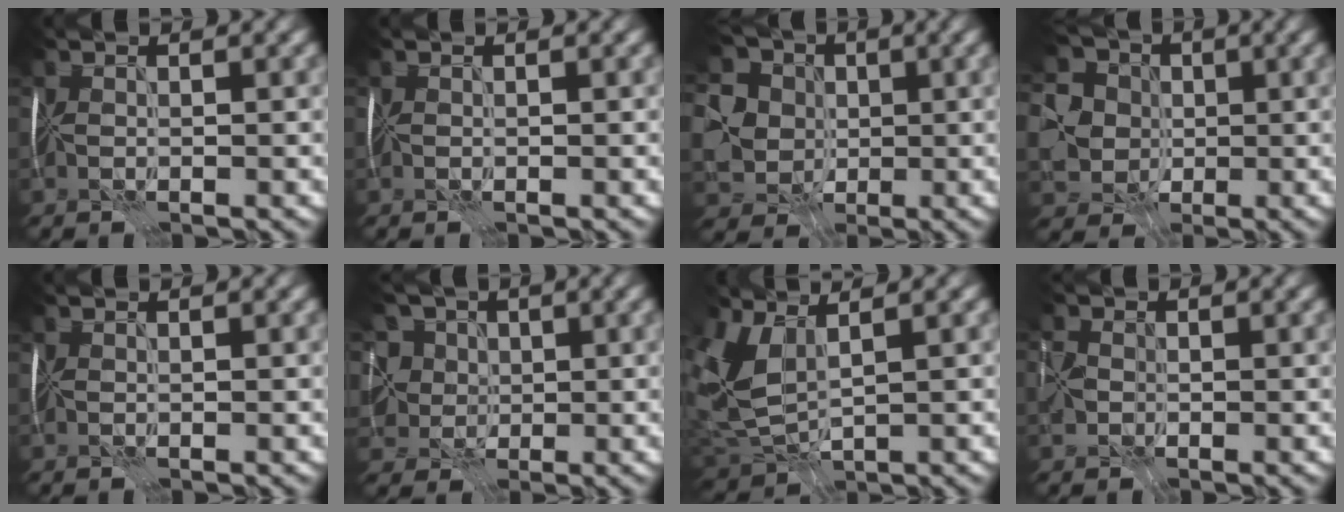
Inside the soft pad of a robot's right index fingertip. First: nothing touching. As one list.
[{"total": 0.0}, {"total": 5.7, "force": [-0.1, 4.9, 2.8], "torque": [-0.068, 0.004, -0.007]}, {"total": 5.2, "force": [-0.6, 4.6, 2.4], "torque": [-0.065, 0.001, -0.015]}, {"total": 0.0}, {"total": 7.2, "force": [2.2, 5.9, 3.6], "torque": [-0.068, 0.011, 0.016]}, {"total": 4.5, "force": [0.9, 2.2, 3.8], "torque": [-0.098, -0.001, 0.017]}, {"total": 2.3, "force": [-1.0, 1.7, 1.1], "torque": [-0.031, 0.001, -0.021]}]